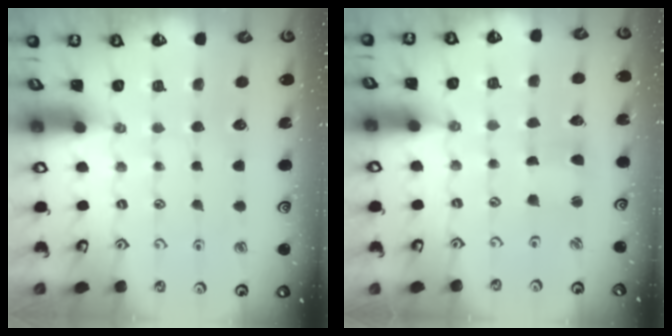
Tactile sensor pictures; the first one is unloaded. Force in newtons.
{"total": 0.8, "press": 0.8, "slide": 0.1}